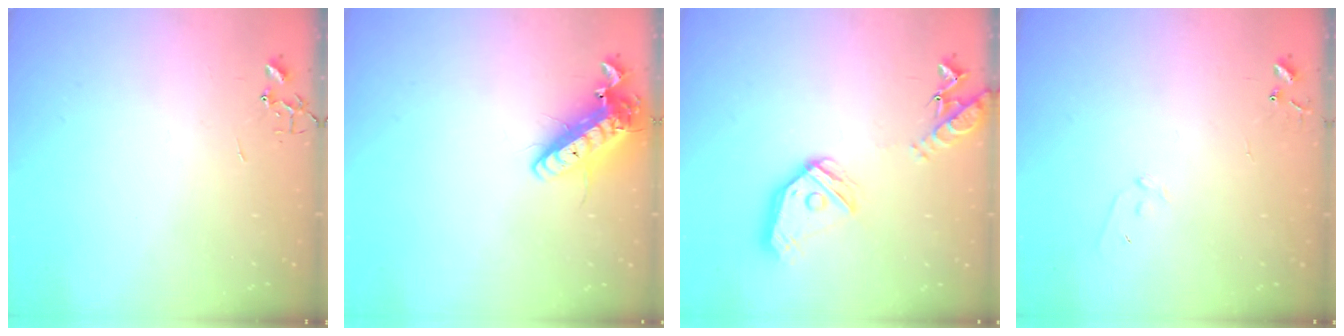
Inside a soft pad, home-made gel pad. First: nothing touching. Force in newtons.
{"total": 14.8, "press": 14.5, "slide": 2.9}
{"total": 17.4, "press": 17.3, "slide": 2.0}
{"total": 6.8, "press": 6.7, "slide": 0.5}